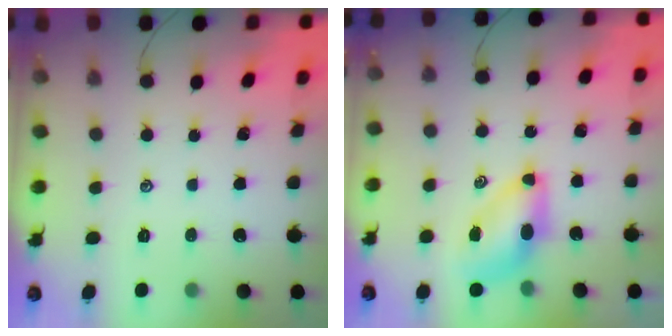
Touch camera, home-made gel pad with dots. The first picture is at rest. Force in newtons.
{"total": 7.3, "press": 7.2, "slide": 1.3}